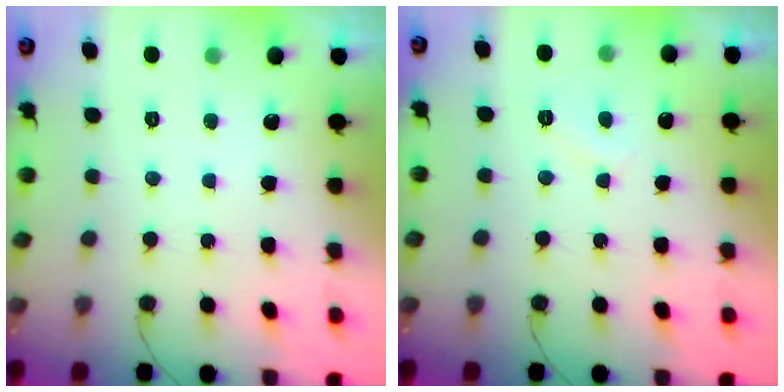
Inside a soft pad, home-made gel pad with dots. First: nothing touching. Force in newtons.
{"total": 3.1, "press": 3.0, "slide": 0.6}